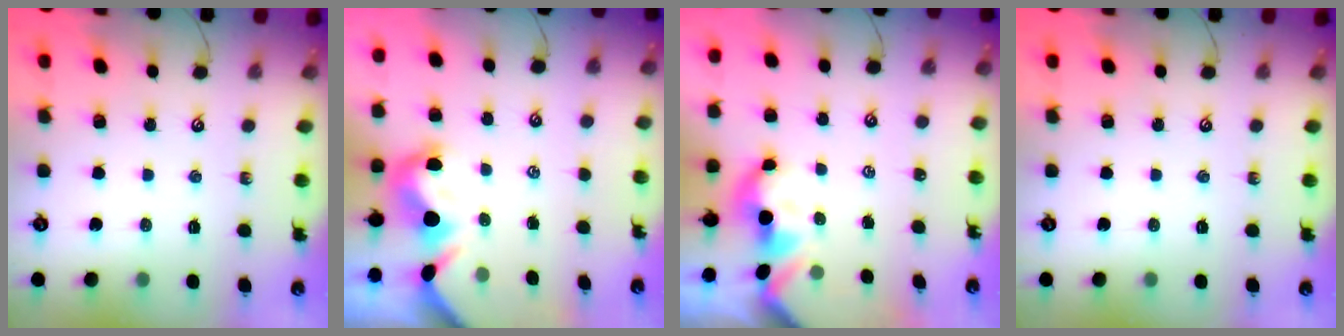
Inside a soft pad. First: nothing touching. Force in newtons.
{"total": 2.1, "press": 1.9, "slide": 1.0}
{"total": 1.7, "press": 1.7, "slide": 0.2}
{"total": 0.0}